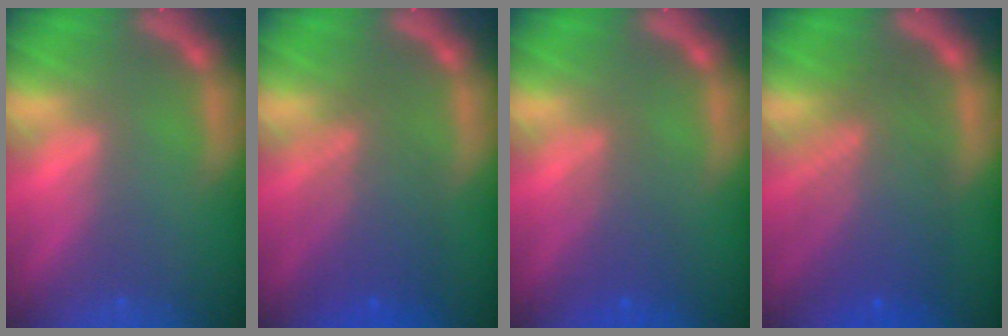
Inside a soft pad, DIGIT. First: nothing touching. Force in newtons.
{"total": 5.5}
{"total": 3.1}
{"total": 7.6}